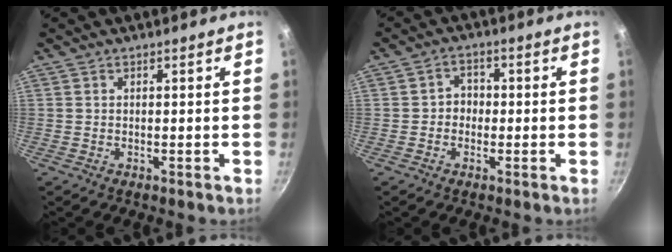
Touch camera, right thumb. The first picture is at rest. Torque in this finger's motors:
{"motor_torque": [-0.21, 0.34, -0.35, 0.11, 0.07]}